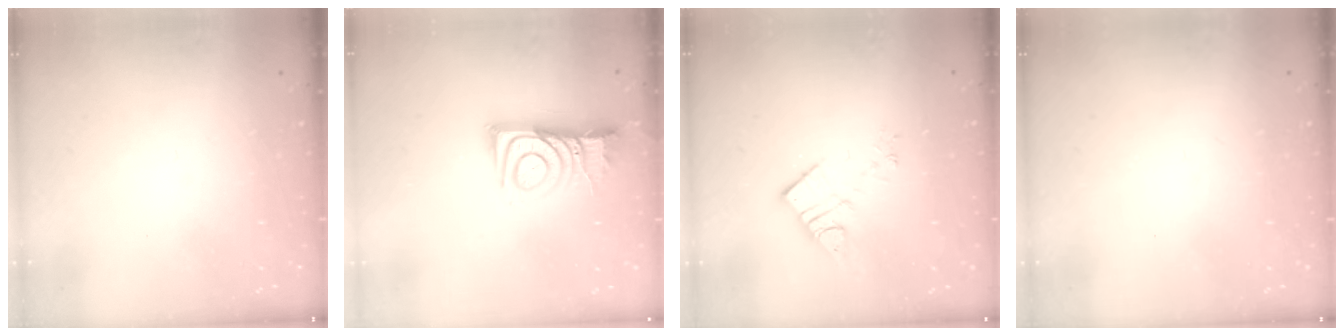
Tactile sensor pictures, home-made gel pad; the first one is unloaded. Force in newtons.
{"total": 10.1, "press": 10.0, "slide": 0.9}
{"total": 7.9, "press": 7.9, "slide": 0.4}
{"total": 2.1, "press": 2.0, "slide": 0.4}